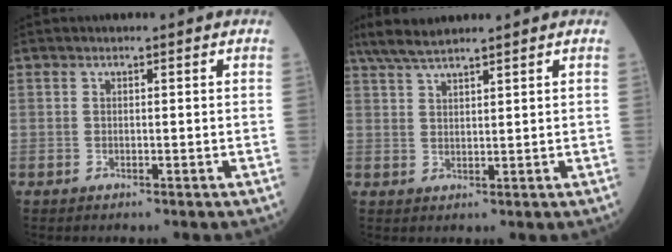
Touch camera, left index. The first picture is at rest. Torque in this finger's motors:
{"motor_torque": [0.34, -0.34, 0.08, 0.03]}